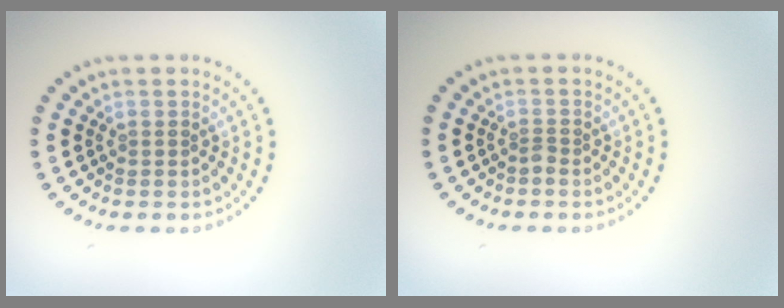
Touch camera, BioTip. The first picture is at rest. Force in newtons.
{"total": 0.8, "press": 0.5, "slide": 0.6}